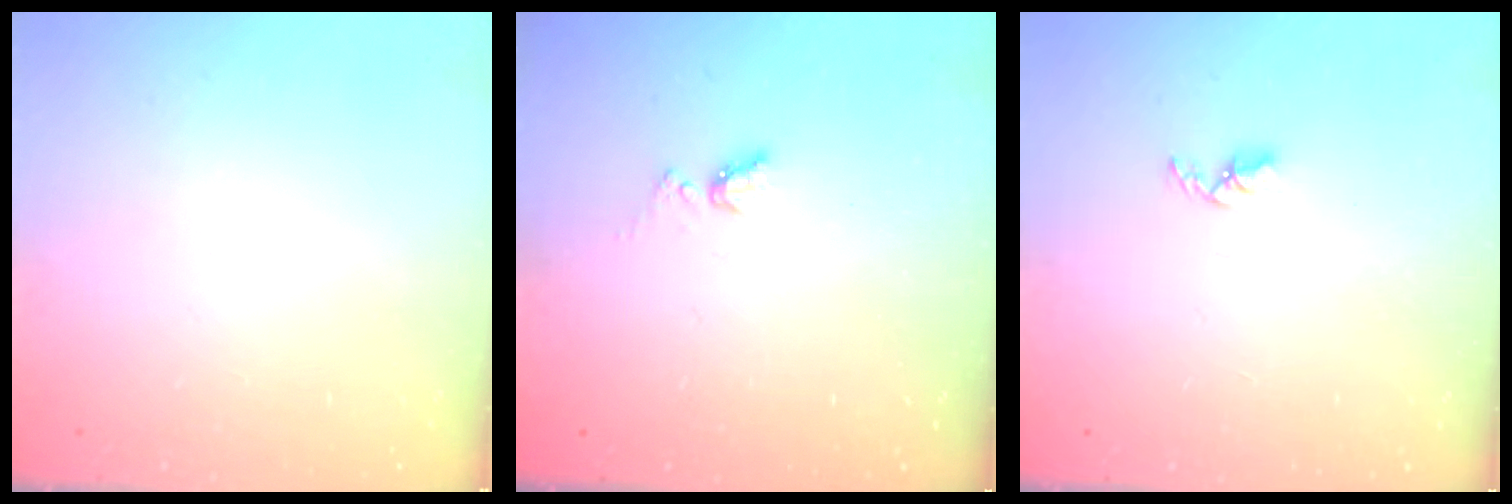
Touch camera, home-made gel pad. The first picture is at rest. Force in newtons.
{"total": 4.4, "press": 4.4, "slide": 0.6}
{"total": 2.7, "press": 2.7, "slide": 0.5}